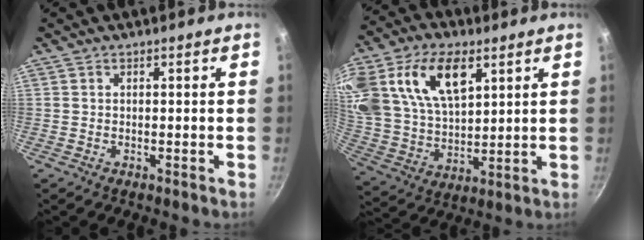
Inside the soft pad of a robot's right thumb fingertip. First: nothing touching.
{"total": 22.7, "force": [9.4, 13.5, 15.6], "torque": [-0.313, -0.001, 0.182]}